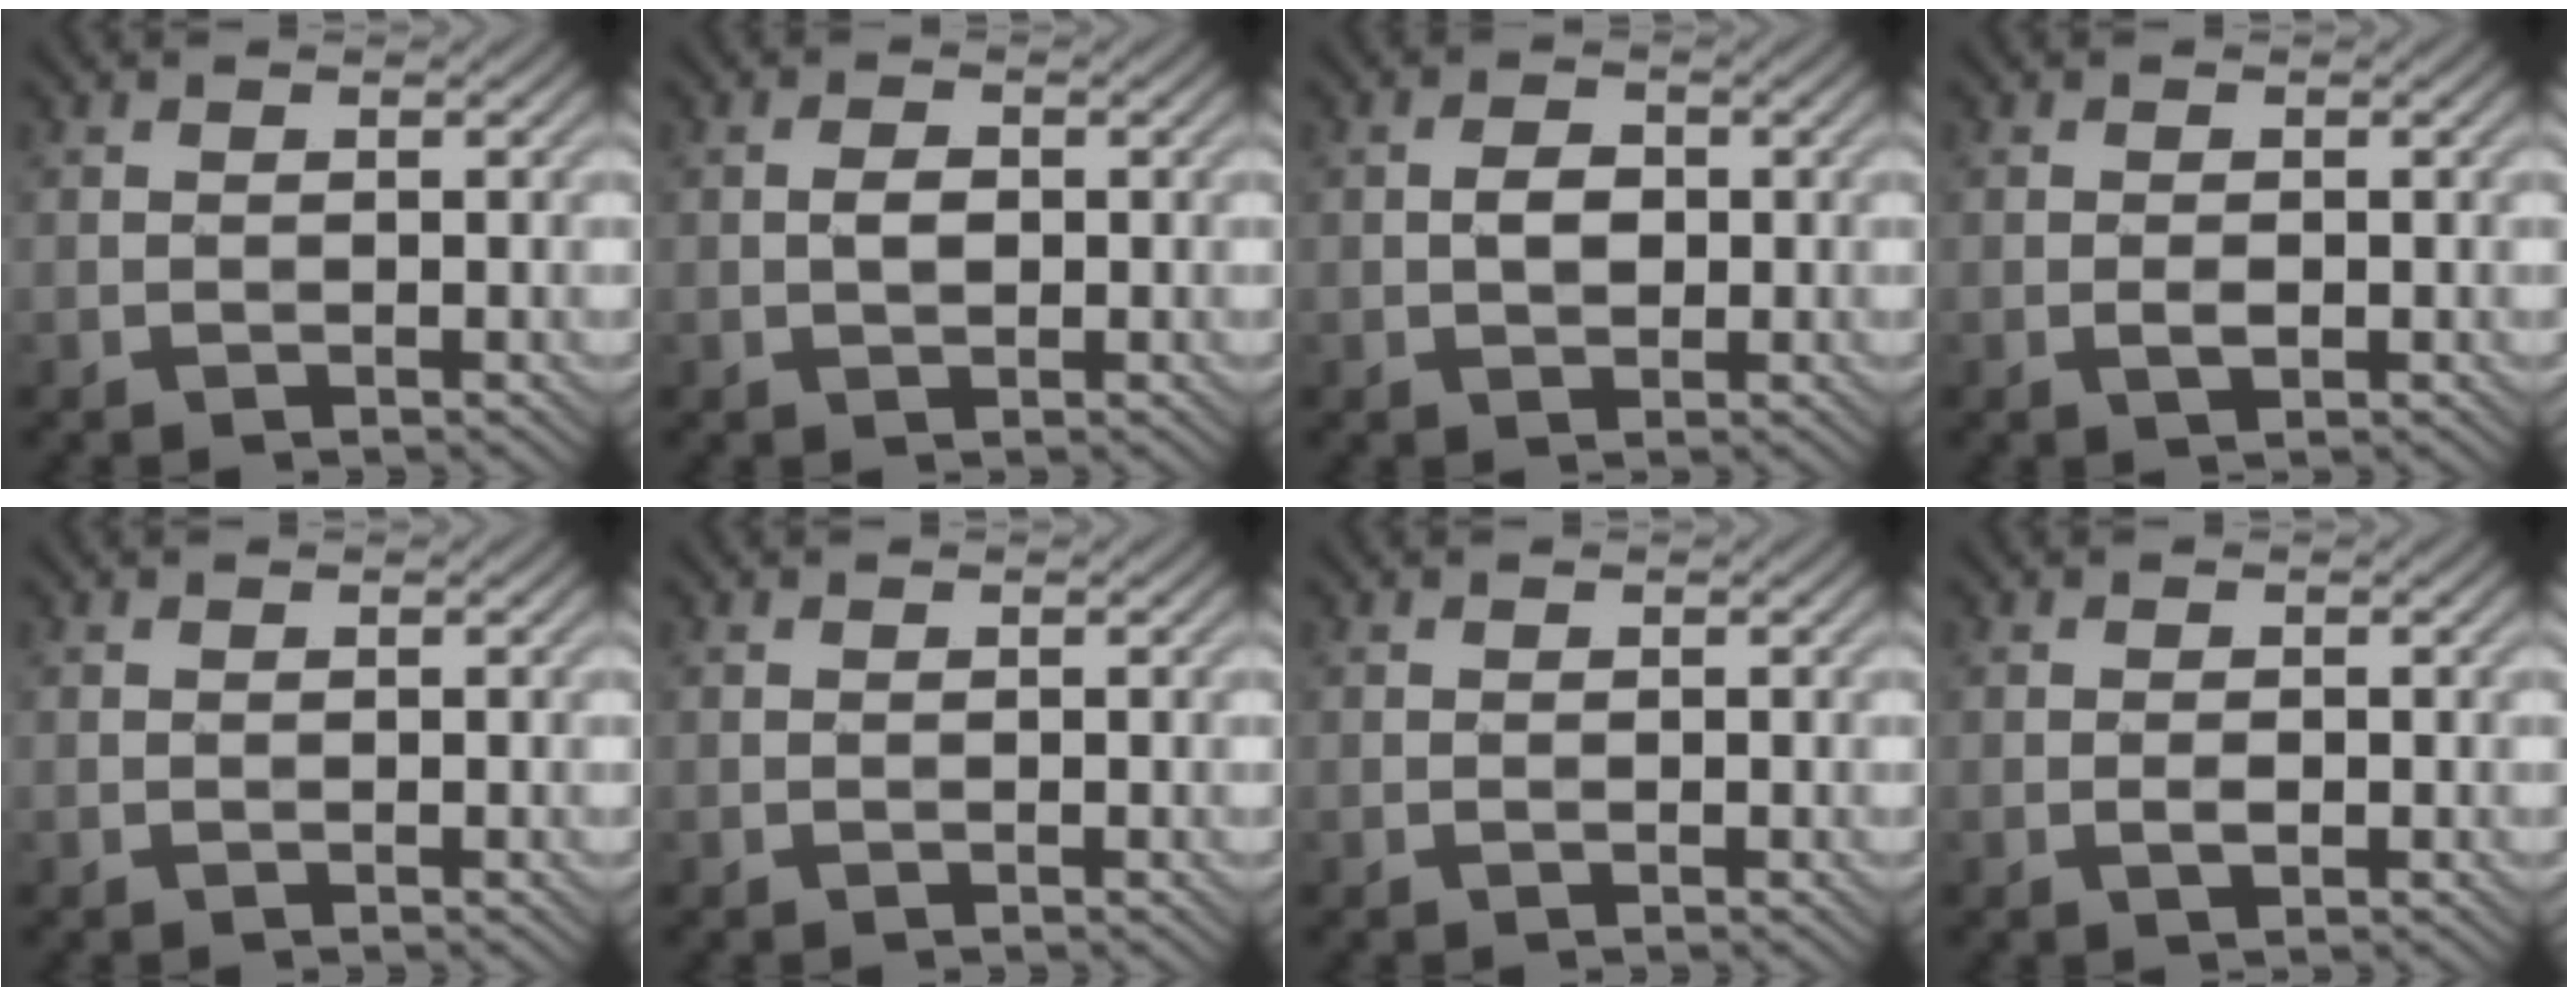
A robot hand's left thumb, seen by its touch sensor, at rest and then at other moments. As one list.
[{"total": 1.8, "force": [-0.1, 1.1, 1.5], "torque": [-0.029, 0.002, -0.002]}, {"total": 2.5, "force": [-0.1, 1.7, 1.8], "torque": [-0.036, 0.001, -0.003]}, {"total": 1.3, "force": [-0.4, 0.5, 1.1], "torque": [-0.022, 0.001, -0.007]}, {"total": 0.0}, {"total": 0.0}, {"total": 0.0}, {"total": 1.2, "force": [-0.4, 0.5, 1.0], "torque": [-0.020, 0.001, -0.007]}]